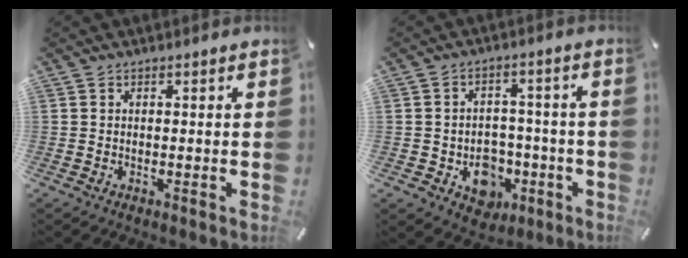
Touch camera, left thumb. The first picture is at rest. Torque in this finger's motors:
{"motor_torque": [0.03, 0.07, 0.17, -0.16, 0.05]}